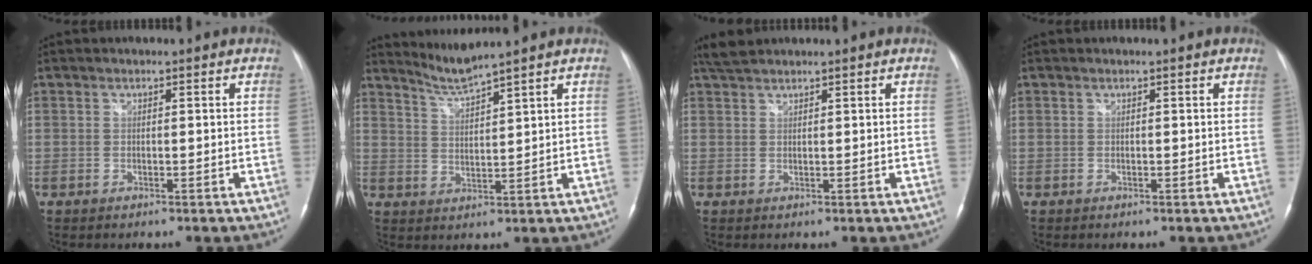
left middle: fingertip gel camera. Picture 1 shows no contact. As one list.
[{"total": 4.2, "force": [3.8, -1.7, 0.7], "torque": [-0.023, -0.018, 0.083]}, {"total": 2.6, "force": [2.4, 0.4, 0.8], "torque": [-0.022, 0.014, 0.050]}, {"total": 0.0}]